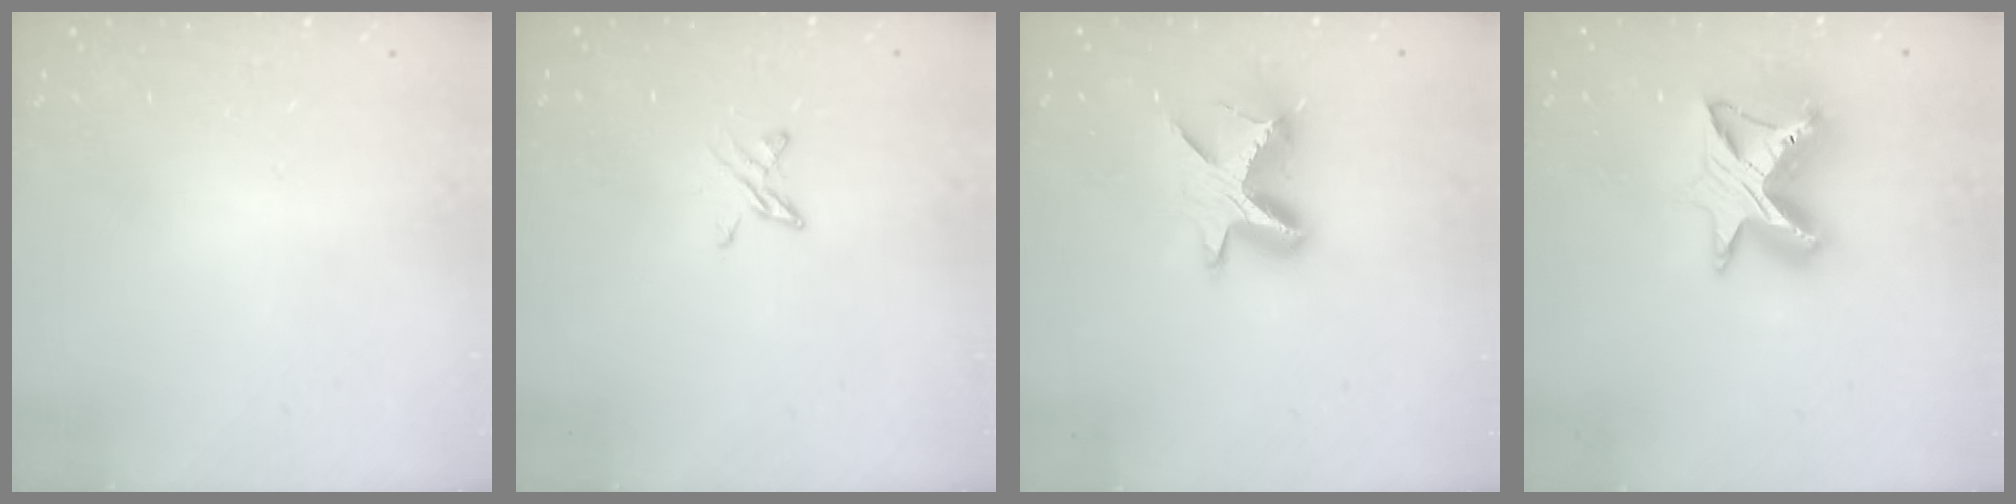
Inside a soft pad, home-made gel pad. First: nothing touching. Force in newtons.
{"total": 5.1, "press": 5.1, "slide": 0.6}
{"total": 9.9, "press": 9.9, "slide": 0.7}
{"total": 12.6, "press": 12.6, "slide": 0.7}